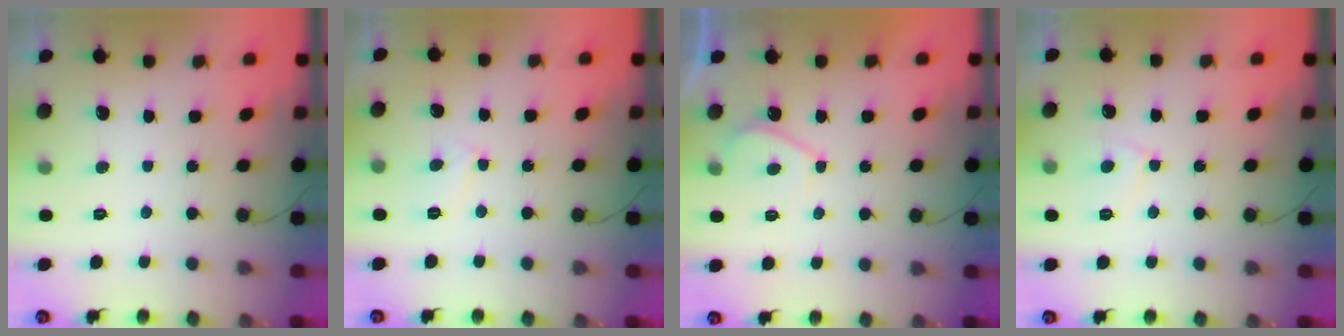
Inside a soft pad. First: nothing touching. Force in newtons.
{"total": 3.7, "press": 3.7, "slide": 0.3}
{"total": 2.9, "press": 2.9, "slide": 0.4}
{"total": 4.5, "press": 4.5, "slide": 0.5}